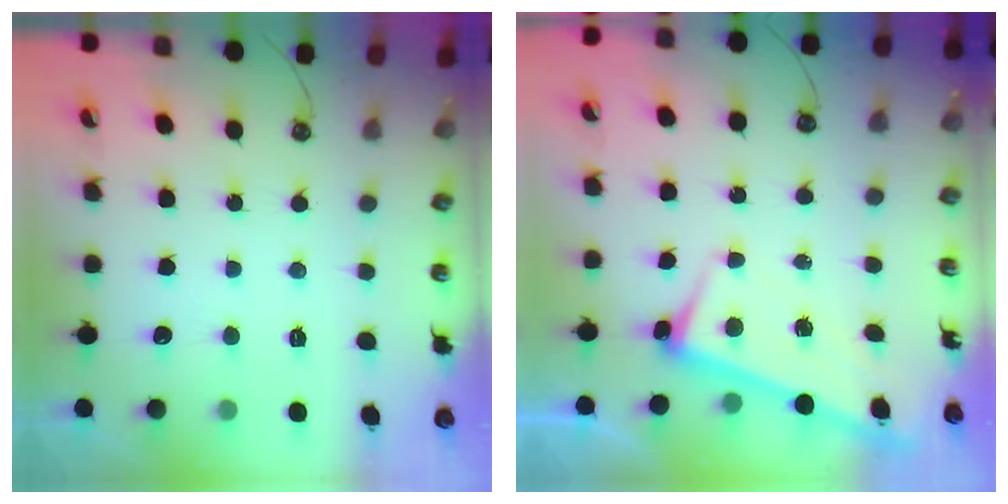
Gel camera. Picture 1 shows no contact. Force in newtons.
{"total": 2.8, "press": 2.7, "slide": 0.4}